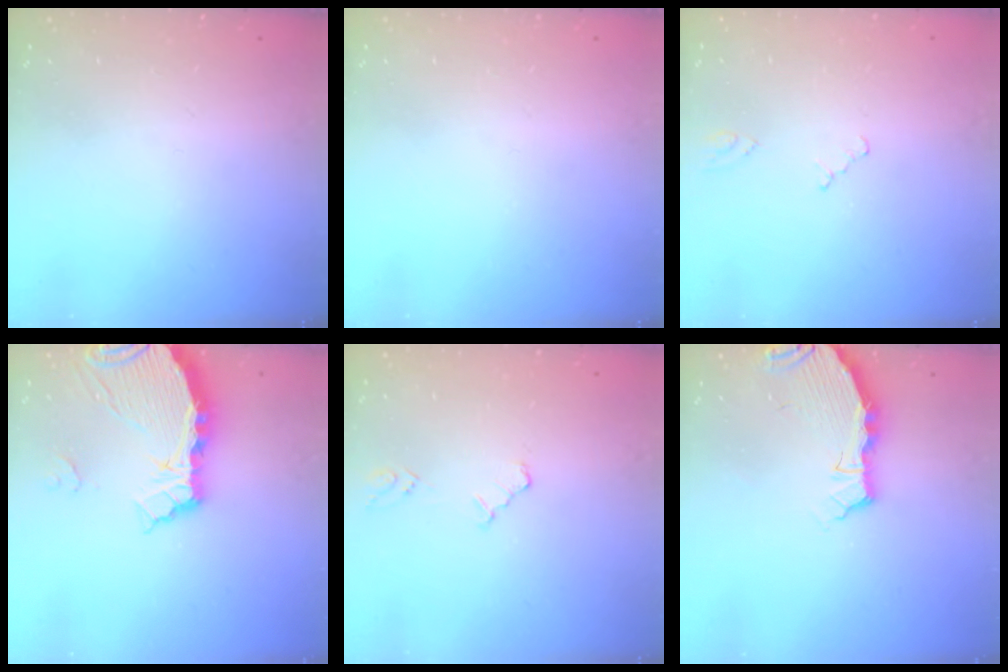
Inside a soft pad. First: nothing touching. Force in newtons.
{"total": 0.0}
{"total": 0.7, "press": 0.6, "slide": 0.2}
{"total": 10.4, "press": 10.4, "slide": 0.8}
{"total": 4.7, "press": 4.7, "slide": 0.7}
{"total": 4.4, "press": 4.4, "slide": 0.6}